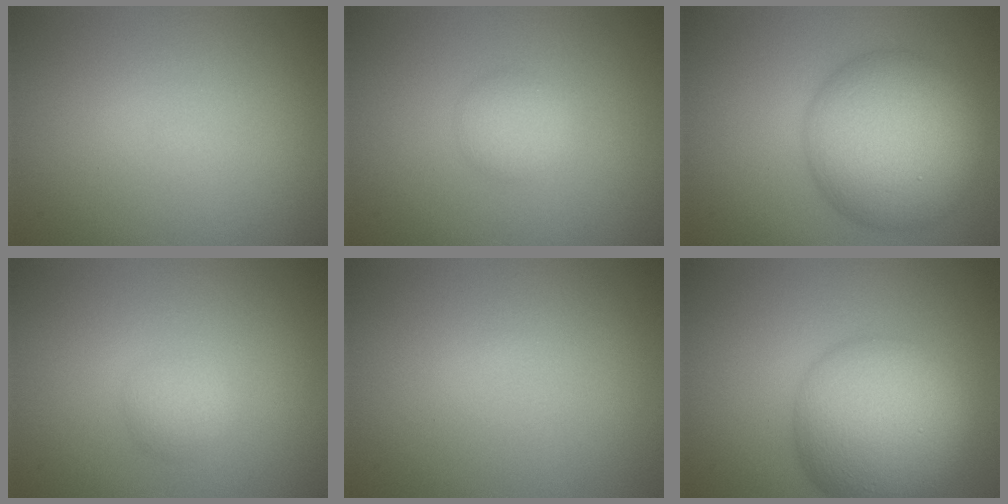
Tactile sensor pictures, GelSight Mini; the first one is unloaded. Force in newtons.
{"total": 2.0, "press": 2.0, "slide": 0.1}
{"total": 10.4, "press": 10.4, "slide": 0.2}
{"total": 1.5, "press": 1.5, "slide": 0.1}
{"total": 0.0}
{"total": 9.9, "press": 9.9, "slide": 0.2}